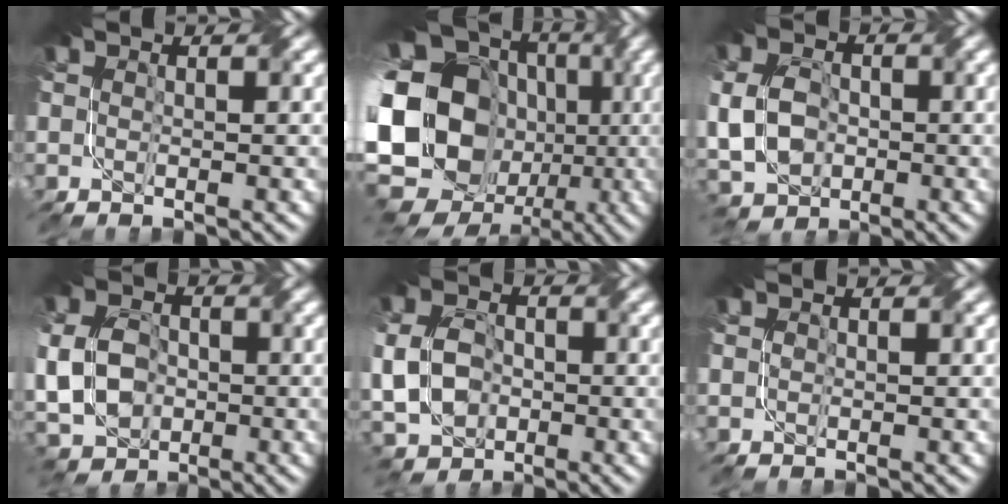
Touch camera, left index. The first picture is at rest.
{"total": 21.5, "force": [-1.6, 17.4, 12.5], "torque": [-0.239, -0.016, -0.072]}
{"total": 6.8, "force": [-1.8, 4.9, 4.4], "torque": [-0.093, -0.004, -0.047]}
{"total": 9.3, "force": [-2.4, 7.0, 5.7], "torque": [-0.112, -0.006, -0.070]}
{"total": 6.9, "force": [-2.1, 4.9, 4.4], "torque": [-0.092, -0.007, -0.050]}
{"total": 0.0}